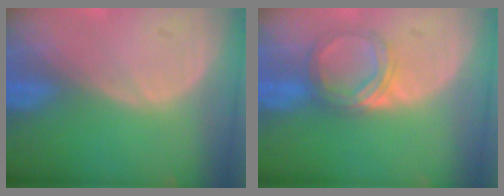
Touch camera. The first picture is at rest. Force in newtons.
{"total": 5.3, "press": 4.9, "slide": 2.0}